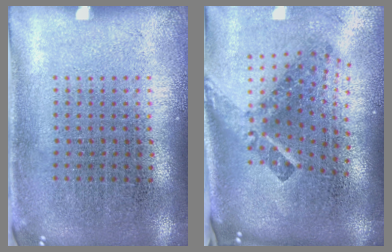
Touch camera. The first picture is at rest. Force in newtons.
{"total": 2.9, "press": 1.7, "slide": 2.3}